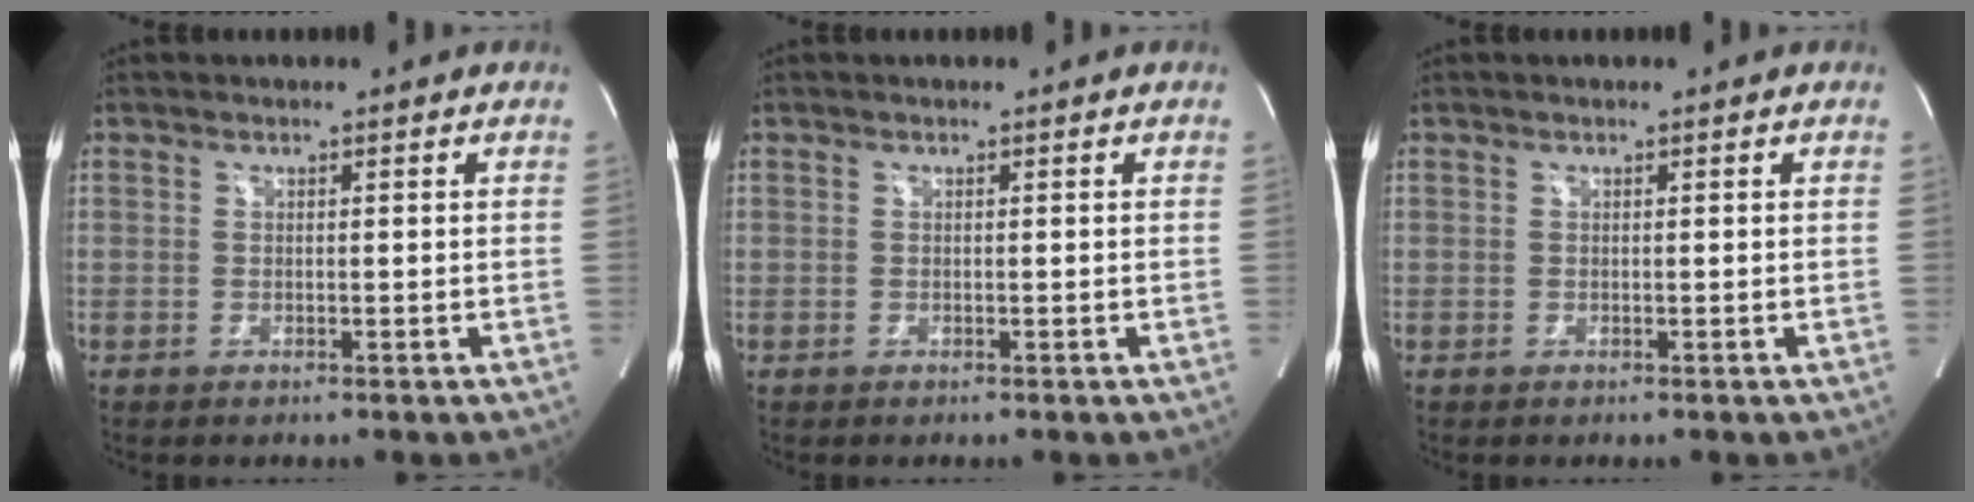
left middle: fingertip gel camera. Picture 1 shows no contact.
{"total": 0.0}
{"total": 0.0}